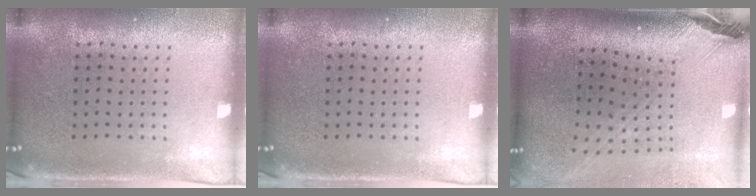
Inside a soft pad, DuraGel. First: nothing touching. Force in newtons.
{"total": 0.0}
{"total": 2.9, "press": 2.0, "slide": 2.0}